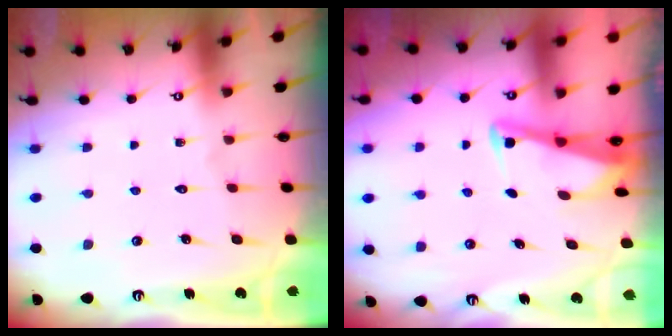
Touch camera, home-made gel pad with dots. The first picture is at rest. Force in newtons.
{"total": 2.7, "press": 2.7, "slide": 0.3}